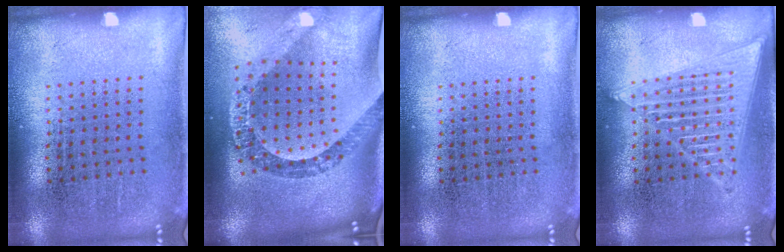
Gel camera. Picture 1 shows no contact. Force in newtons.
{"total": 2.6, "press": 2.0, "slide": 1.6}
{"total": 0.0}
{"total": 1.9, "press": 1.9, "slide": 0.1}